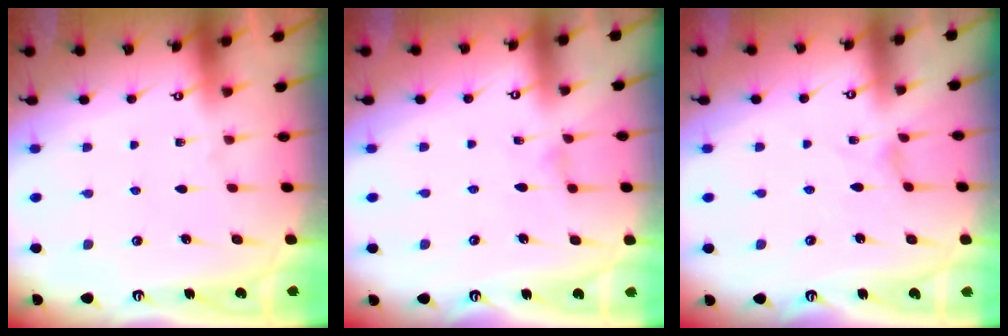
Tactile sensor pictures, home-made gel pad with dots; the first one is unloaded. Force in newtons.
{"total": 0.6, "press": 0.5, "slide": 0.2}
{"total": 0.0}